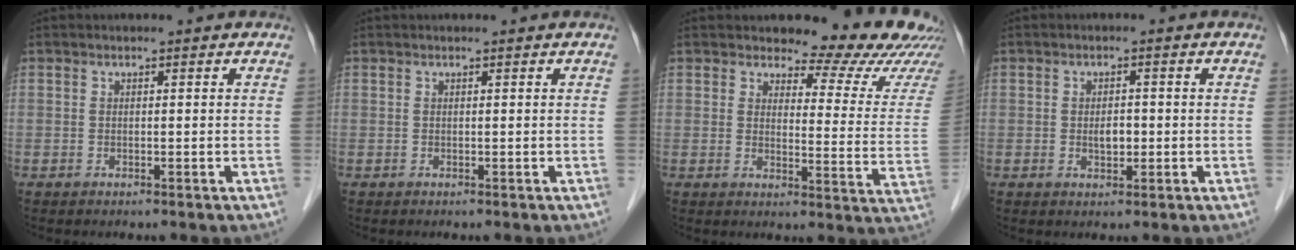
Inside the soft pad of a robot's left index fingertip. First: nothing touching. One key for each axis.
{"total": 0.7, "fx": 0.6, "fy": 0.1, "fz": 0.2, "tx": -0.003, "ty": 0.012, "tz": 0.010}
{"total": 14.2, "fx": 13.4, "fy": 2.2, "fz": 4.0, "tx": -0.033, "ty": -0.083, "tz": 0.126}
{"total": 2.3, "fx": -0.3, "fy": 1.3, "fz": 1.9, "tx": -0.033, "ty": 0.001, "tz": -0.002}